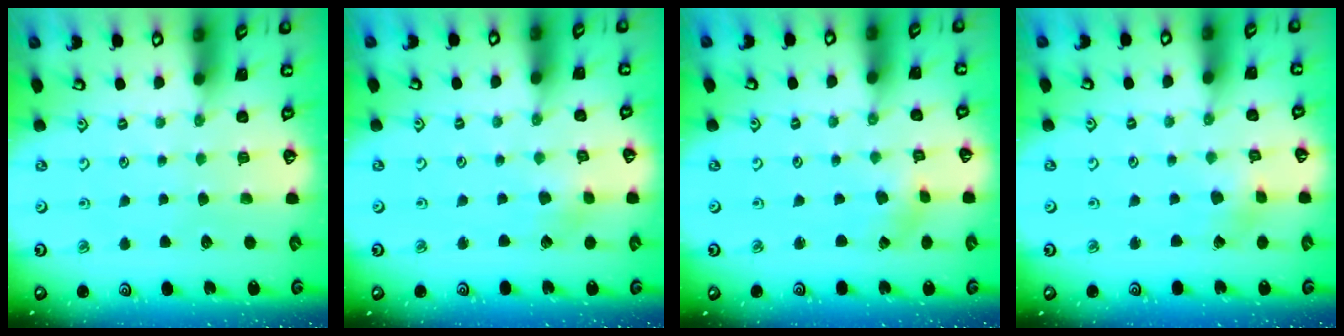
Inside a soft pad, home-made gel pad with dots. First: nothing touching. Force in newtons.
{"total": 2.3, "press": 2.3, "slide": 0.6}
{"total": 1.2, "press": 1.2, "slide": 0.2}
{"total": 2.1, "press": 2.1, "slide": 0.1}